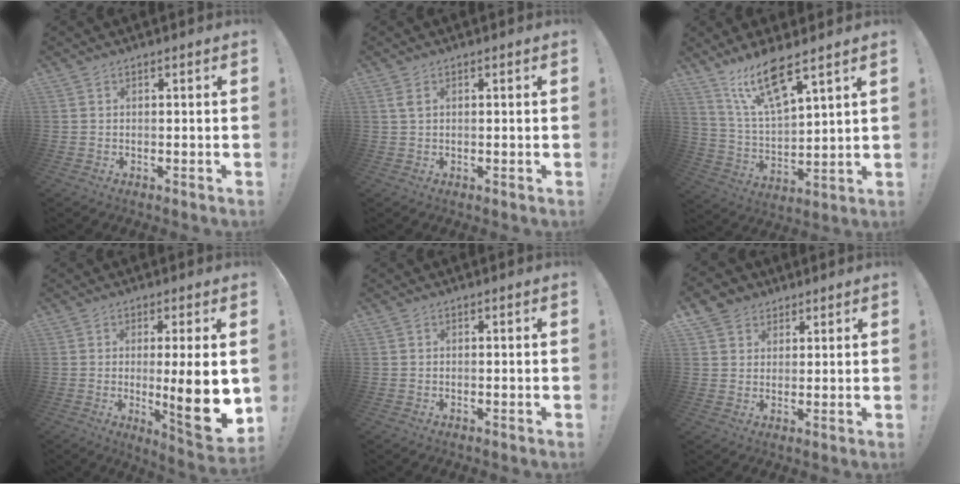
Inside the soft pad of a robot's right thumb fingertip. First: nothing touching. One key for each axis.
{"total": 1.8, "fx": 0.8, "fy": 0.4, "fz": 1.5, "tx": -0.027, "ty": -0.002, "tz": 0.013}
{"total": 13.5, "fx": 9.8, "fy": 3.3, "fz": 8.6, "tx": -0.170, "ty": -0.051, "tz": 0.171}
{"total": 14.1, "fx": -0.9, "fy": 1.9, "fz": 14.0, "tx": -0.184, "ty": -0.018, "tz": -0.009}
{"total": 0.0}
{"total": 5.4, "fx": 3.4, "fy": 4.2, "fz": 0.6, "tx": -0.009, "ty": -0.020, "tz": 0.066}